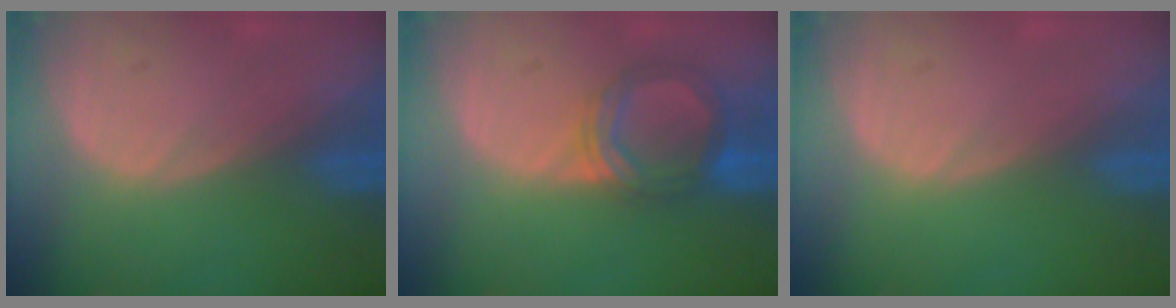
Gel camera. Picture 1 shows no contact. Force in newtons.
{"total": 5.5, "press": 5.5, "slide": 0.7}
{"total": 0.0}